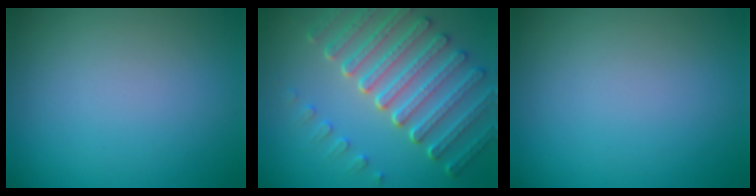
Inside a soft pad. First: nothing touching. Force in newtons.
{"total": 7.1, "press": 5.3, "slide": 4.8}
{"total": 0.0}